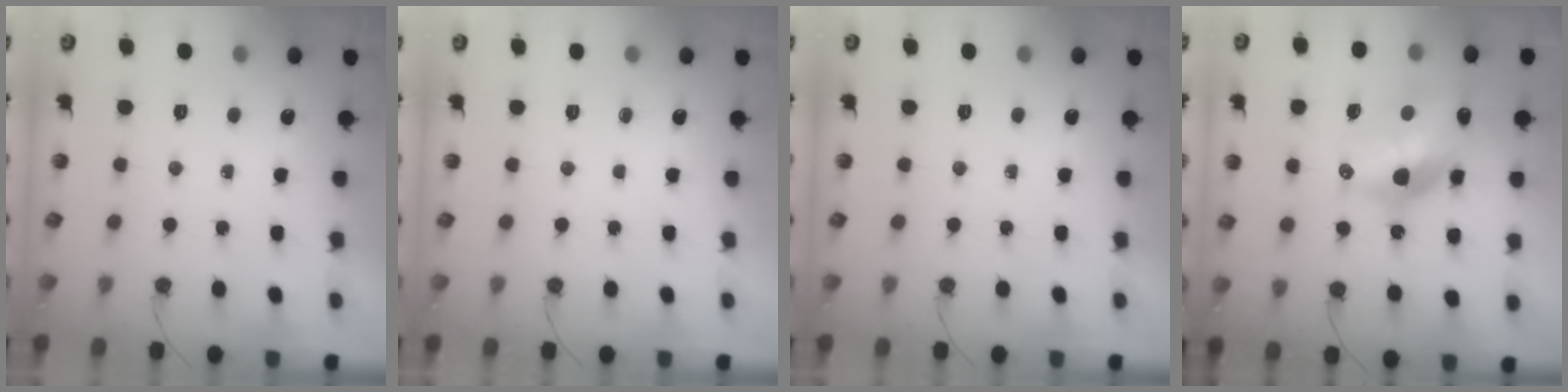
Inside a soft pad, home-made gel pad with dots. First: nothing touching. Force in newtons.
{"total": 0.0}
{"total": 0.0}
{"total": 14.9, "press": 14.9, "slide": 1.2}